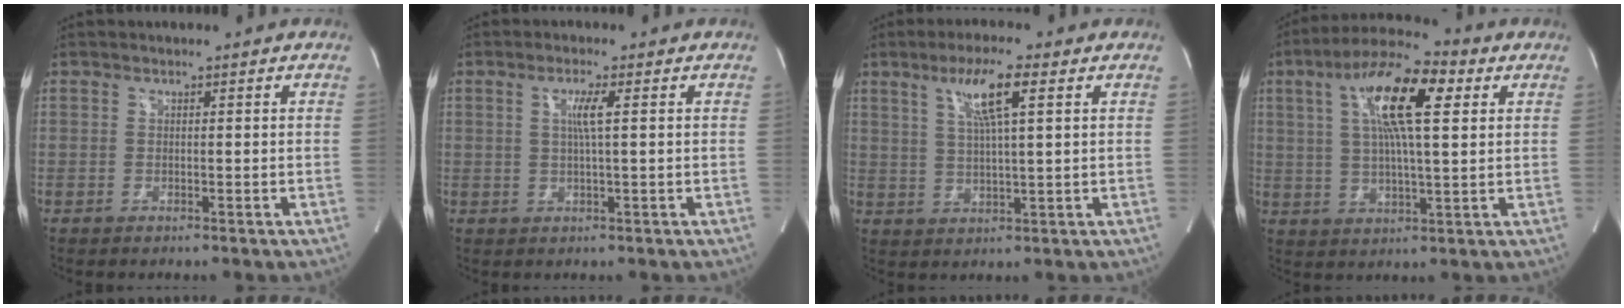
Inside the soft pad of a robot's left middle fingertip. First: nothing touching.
{"total": 3.3, "force": [0.8, -0.4, 3.2], "torque": [-0.065, -0.005, 0.014]}
{"total": 7.5, "force": [3.4, 0.0, 6.7], "torque": [-0.128, 0.000, 0.062]}
{"total": 14.2, "force": [4.8, 2.7, 13.1], "torque": [-0.246, 0.022, 0.080]}